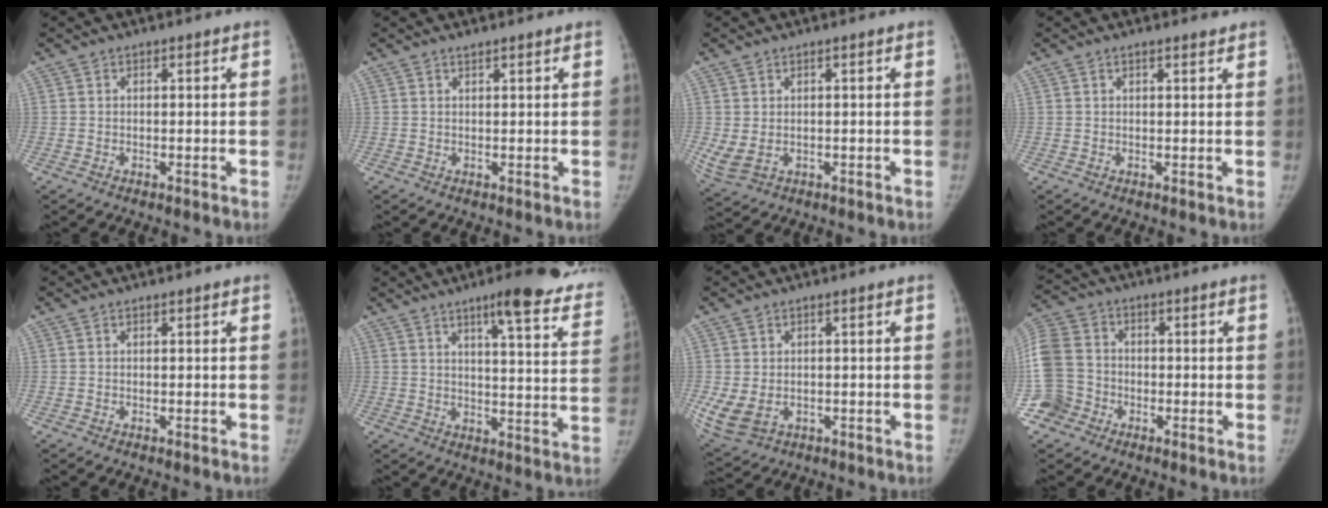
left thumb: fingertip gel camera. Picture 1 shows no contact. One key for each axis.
{"total": 1.0, "fx": 0.8, "fy": 0.2, "fz": 0.5, "tx": -0.007, "ty": -0.003, "tz": 0.015}
{"total": 4.7, "fx": 0.0, "fy": 2.8, "fz": 3.8, "tx": -0.088, "ty": -0.003, "tz": 0.013}
{"total": 1.4, "fx": 1.1, "fy": 0.2, "fz": 0.7, "tx": -0.009, "ty": -0.003, "tz": 0.017}
{"total": 0.0}
{"total": 19.6, "fx": 14.6, "fy": 3.4, "fz": 12.6, "tx": -0.128, "ty": -0.067, "tz": 0.172}
{"total": 7.3, "fx": -1.1, "fy": 5.2, "fz": 5.0, "tx": -0.111, "ty": -0.007, "tz": -0.003}
{"total": 15.0, "fx": -3.0, "fy": 13.4, "fz": 6.1, "tx": -0.162, "ty": 0.037, "tz": -0.056}